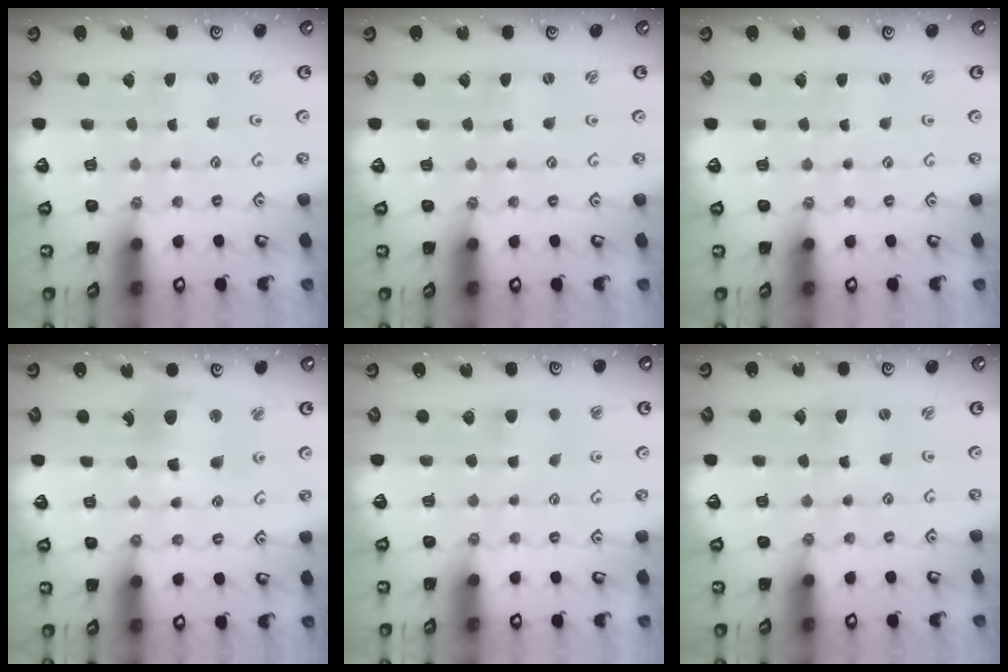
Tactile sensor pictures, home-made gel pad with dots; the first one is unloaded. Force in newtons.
{"total": 0.0}
{"total": 1.2, "press": 1.2, "slide": 0.2}
{"total": 11.5, "press": 11.2, "slide": 2.7}
{"total": 5.0, "press": 4.9, "slide": 0.9}
{"total": 2.6, "press": 2.6, "slide": 0.1}